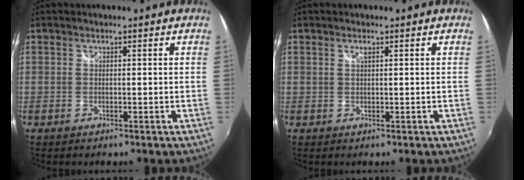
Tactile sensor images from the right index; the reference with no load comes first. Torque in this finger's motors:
{"motor_torque": [0.16, 0.03, 0.08, 0.03]}